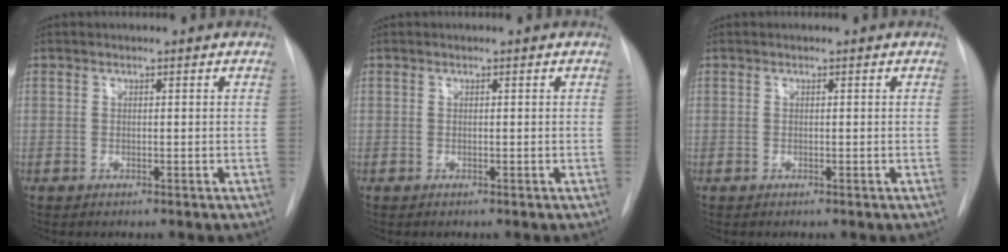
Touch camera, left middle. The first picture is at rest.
{"total": 0.0}
{"total": 0.0}